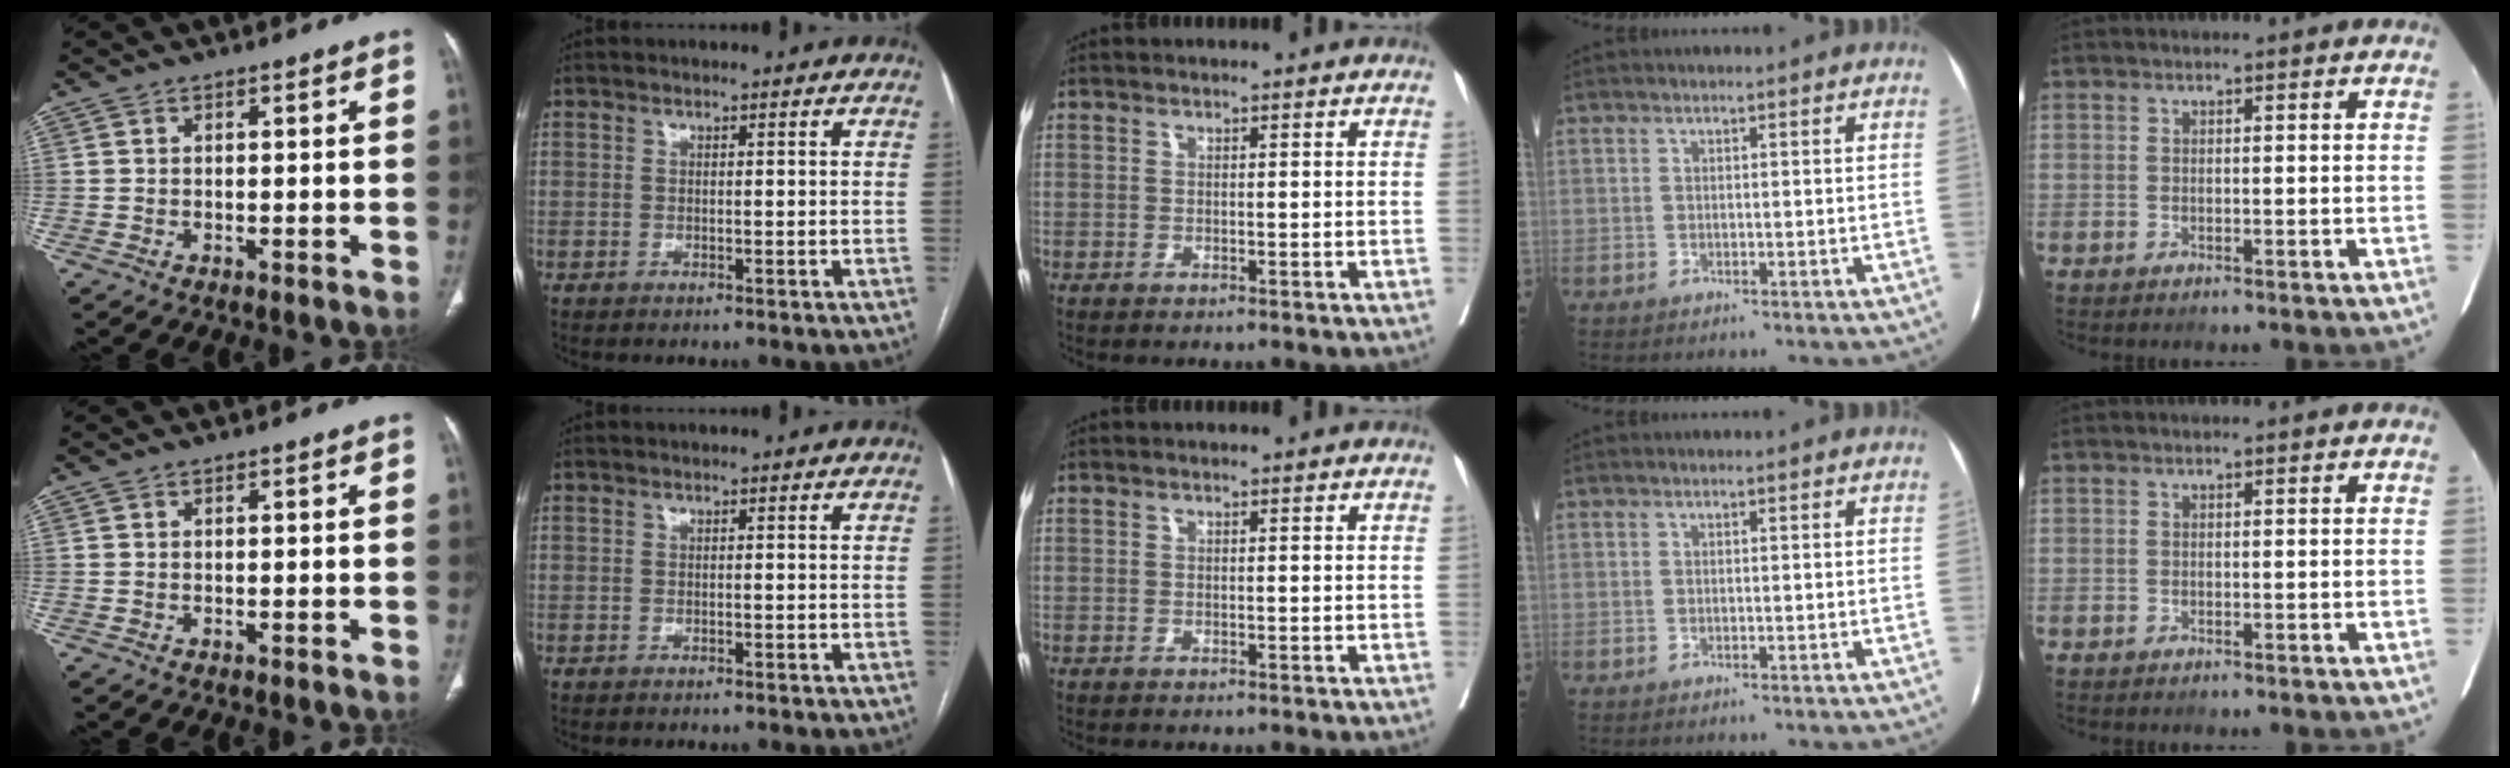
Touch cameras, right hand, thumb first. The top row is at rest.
{}